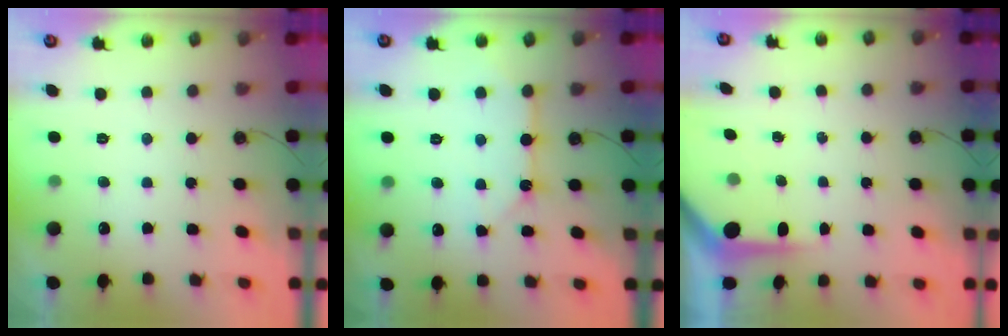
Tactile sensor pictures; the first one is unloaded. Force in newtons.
{"total": 10.6, "press": 10.6, "slide": 0.9}
{"total": 3.8, "press": 3.8, "slide": 0.3}